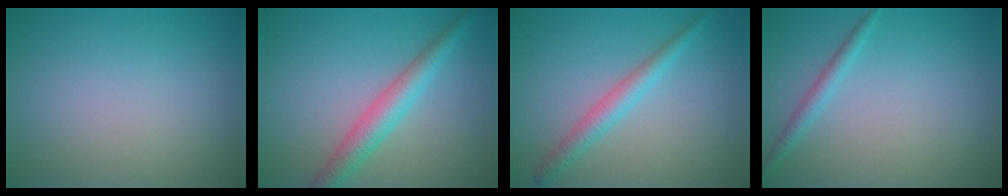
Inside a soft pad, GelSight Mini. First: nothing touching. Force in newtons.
{"total": 3.7, "press": 3.7, "slide": 0.1}
{"total": 2.4, "press": 2.4, "slide": 0.1}
{"total": 1.4, "press": 1.4, "slide": 0.1}